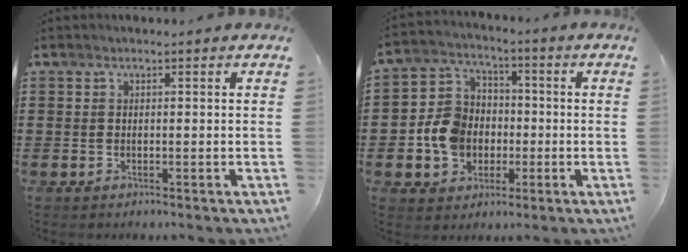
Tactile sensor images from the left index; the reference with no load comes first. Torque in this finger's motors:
{"motor_torque": [1.26, 0.88, 0.66, 0.10]}